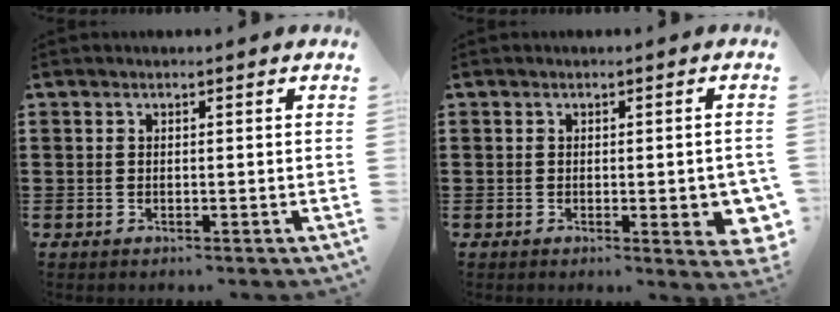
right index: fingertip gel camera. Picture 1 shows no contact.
{"total": 4.2, "force": [-0.5, 0.9, 4.0], "torque": [-0.058, -0.008, -0.007]}